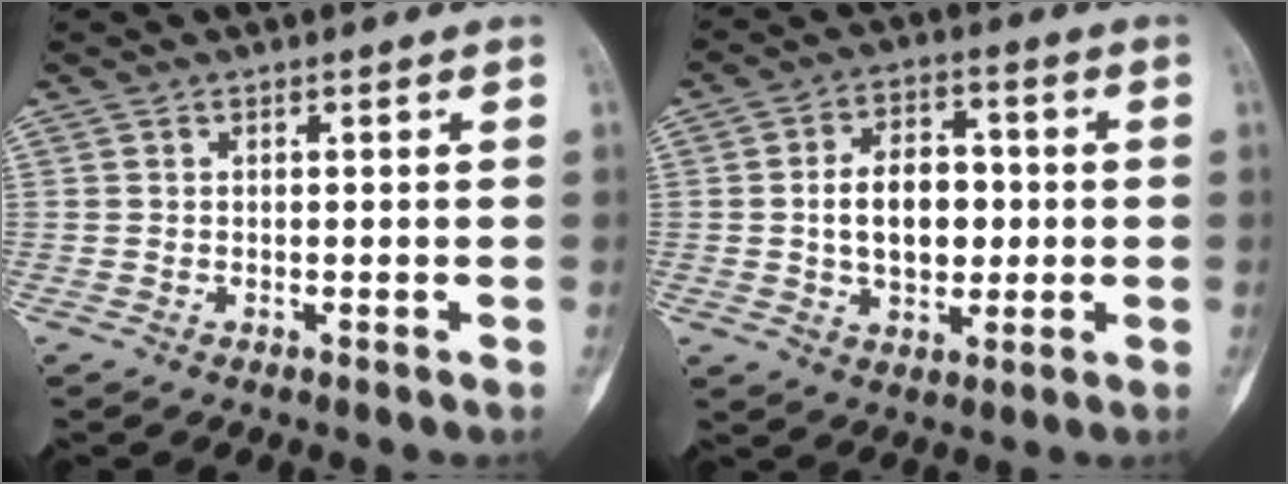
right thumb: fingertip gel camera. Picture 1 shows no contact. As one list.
[{"total": 11.2, "force": [-0.2, 7.3, 8.4], "torque": [-0.108, 0.016, -0.005]}]